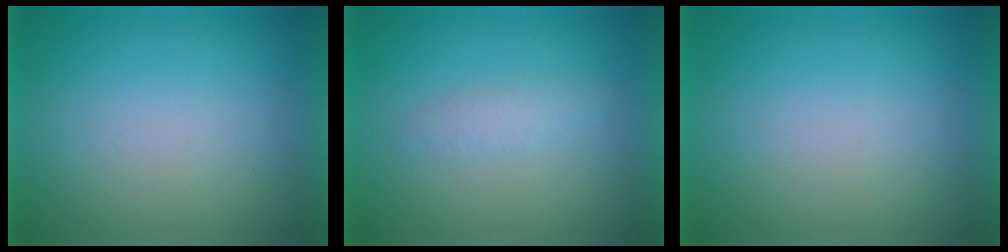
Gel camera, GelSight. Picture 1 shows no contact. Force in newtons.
{"total": 1.9}
{"total": 0.0}